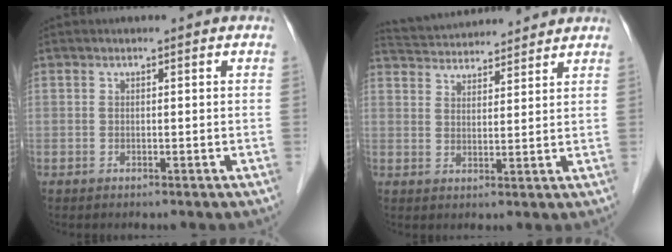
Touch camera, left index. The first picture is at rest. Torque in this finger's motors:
{"motor_torque": [-0.38, -0.81, 0.08, 0.02]}